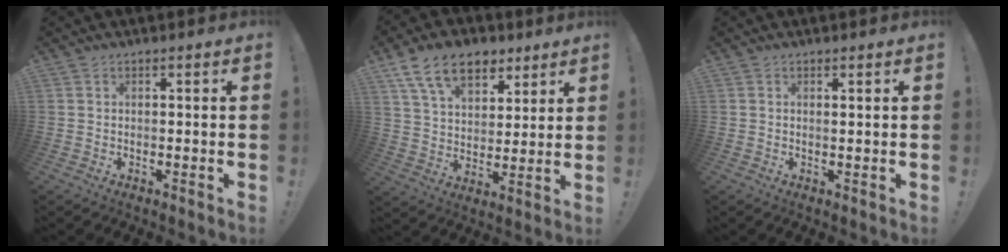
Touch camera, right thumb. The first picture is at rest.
{"total": 15.7, "force": [8.9, 9.8, 8.5], "torque": [-0.133, -0.039, 0.165]}
{"total": 1.0, "force": [0.8, -0.2, 0.6], "torque": [0.004, -0.007, 0.010]}